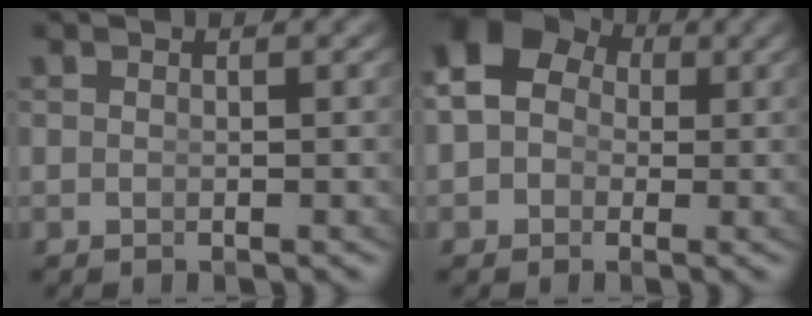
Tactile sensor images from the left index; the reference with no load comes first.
{"total": 7.8, "force": [1.7, 6.3, 4.2], "torque": [-0.083, -0.007, 0.021]}